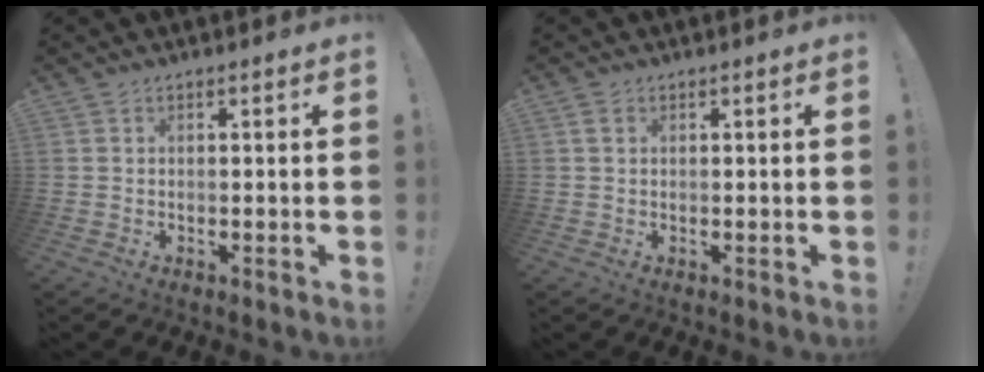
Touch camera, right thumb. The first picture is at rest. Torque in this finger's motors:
{"motor_torque": [0.16, 0.51, 0.14, -0.14, 0.00]}